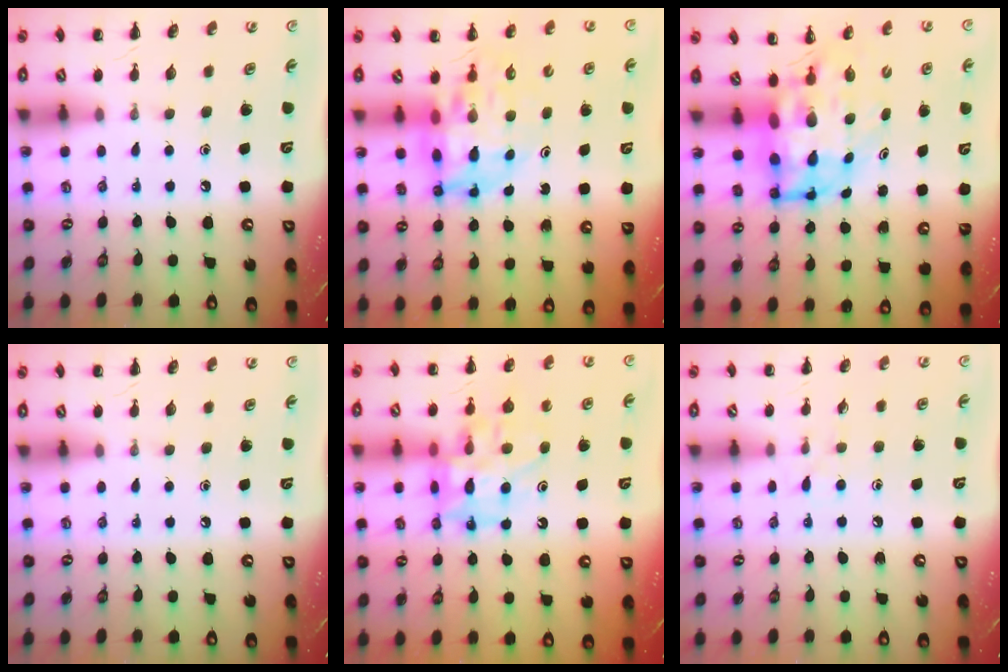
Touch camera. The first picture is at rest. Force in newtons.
{"total": 11.1, "press": 10.5, "slide": 3.6}
{"total": 7.9, "press": 7.6, "slide": 1.9}
{"total": 0.0}
{"total": 15.4, "press": 14.9, "slide": 3.6}
{"total": 5.7, "press": 5.3, "slide": 2.0}